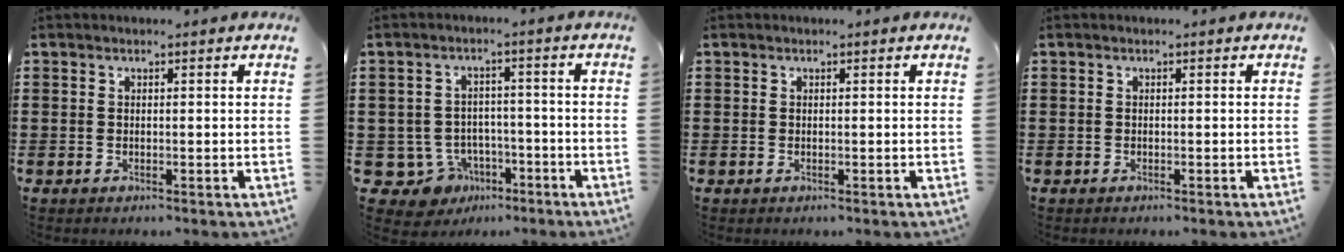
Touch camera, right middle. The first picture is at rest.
{"total": 5.8, "force": [-3.1, 4.6, 1.6], "torque": [-0.060, 0.009, -0.058]}
{"total": 0.0}
{"total": 0.0}